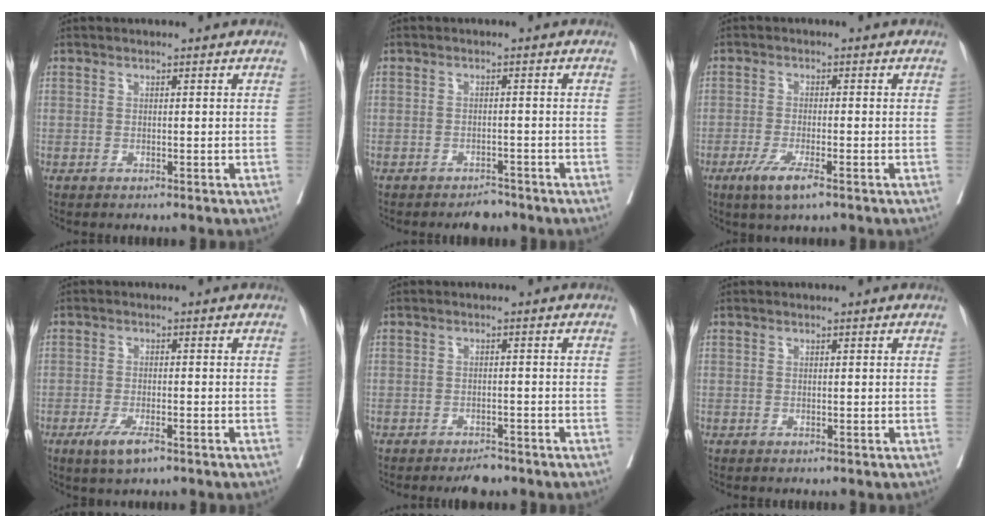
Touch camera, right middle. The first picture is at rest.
{"total": 2.4, "force": [-2.2, 0.8, 0.8], "torque": [-0.016, -0.002, -0.032]}
{"total": 4.7, "force": [-2.8, 0.5, 3.8], "torque": [-0.078, -0.012, -0.049]}
{"total": 4.1, "force": [-2.4, 1.0, 3.1], "torque": [-0.065, -0.006, -0.040]}
{"total": 2.7, "force": [-2.4, 0.7, 1.1], "torque": [-0.020, -0.003, -0.035]}
{"total": 0.0}